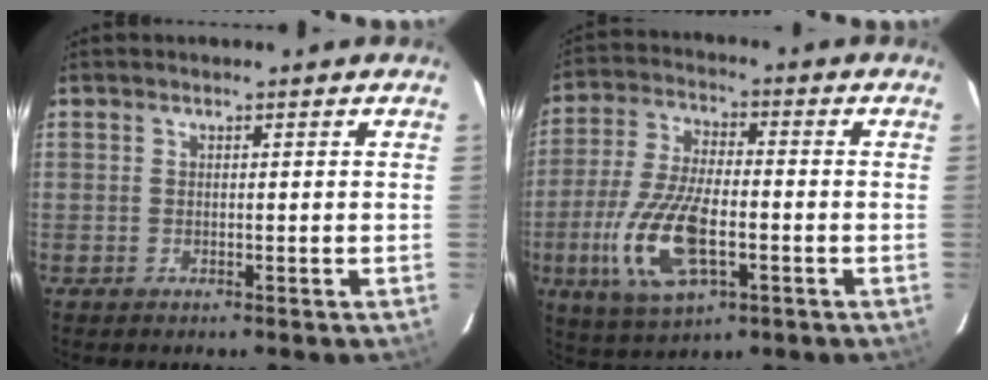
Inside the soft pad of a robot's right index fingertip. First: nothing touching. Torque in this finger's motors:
{"motor_torque": [2.04, -0.10, 0.86, 0.17]}